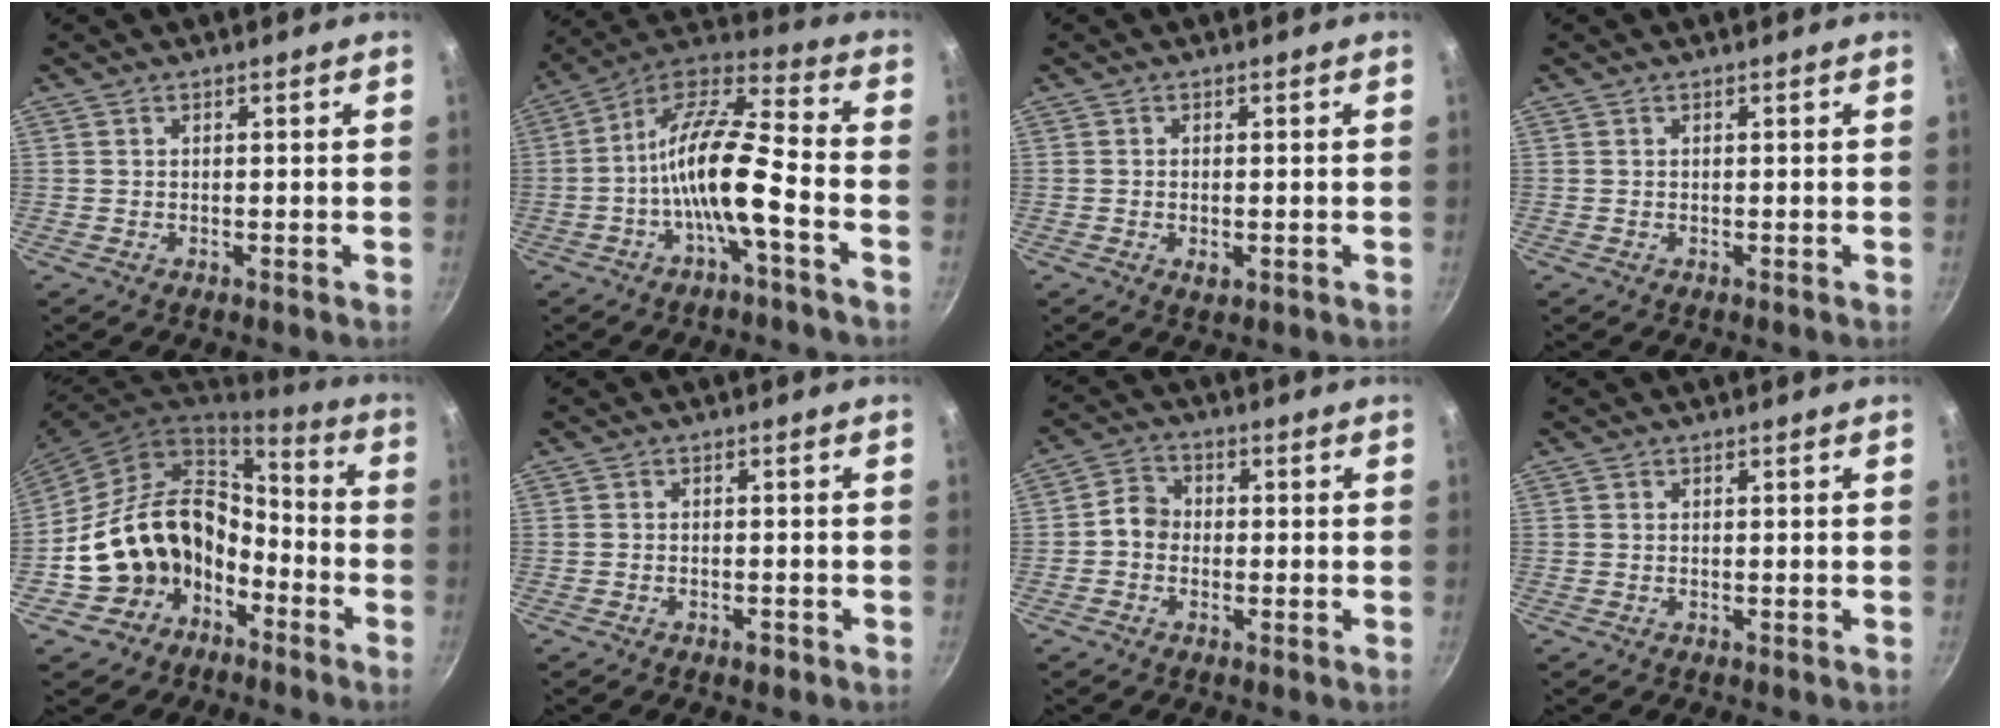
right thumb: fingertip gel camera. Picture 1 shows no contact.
{"total": 14.5, "force": [-4.4, 3.6, 13.3], "torque": [-0.245, 0.046, -0.093]}
{"total": 1.9, "force": [-0.5, 1.0, 1.6], "torque": [-0.027, -0.003, -0.006]}
{"total": 0.0}
{"total": 17.9, "force": [-6.4, 13.8, 9.5], "torque": [-0.137, 0.077, -0.098]}
{"total": 1.7, "force": [-1.2, 0.8, 1.0], "torque": [-0.020, 0.010, -0.016]}
{"total": 4.2, "force": [-0.7, 3.6, 2.1], "torque": [-0.018, 0.018, -0.026]}
{"total": 0.0}